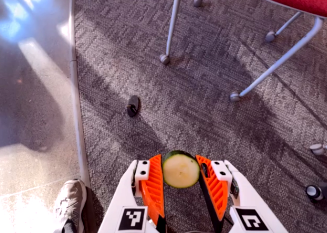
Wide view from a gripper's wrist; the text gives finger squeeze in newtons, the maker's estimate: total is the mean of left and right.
{"total": 8.4, "left": 7.8, "right": 8.9}